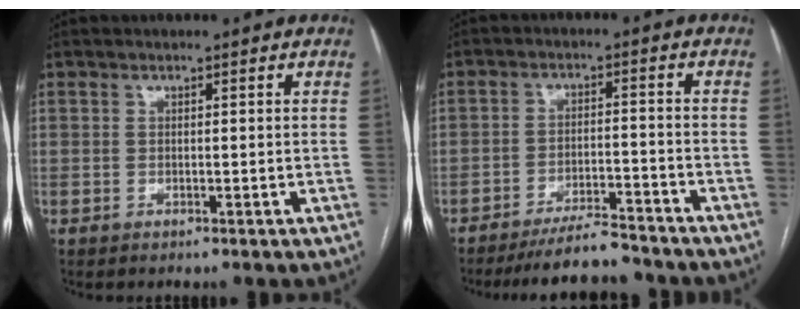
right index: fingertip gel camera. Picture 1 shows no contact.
{"total": 8.6, "force": [-8.1, 0.9, 2.9], "torque": [-0.040, -0.004, -0.131]}